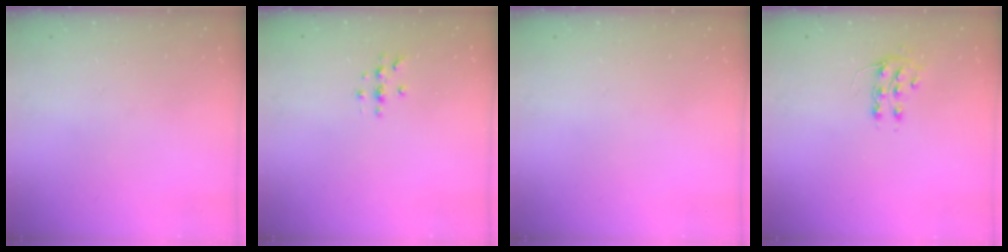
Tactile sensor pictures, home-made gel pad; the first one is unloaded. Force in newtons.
{"total": 3.3, "press": 3.3, "slide": 0.4}
{"total": 0.0}
{"total": 7.3, "press": 7.3, "slide": 0.4}